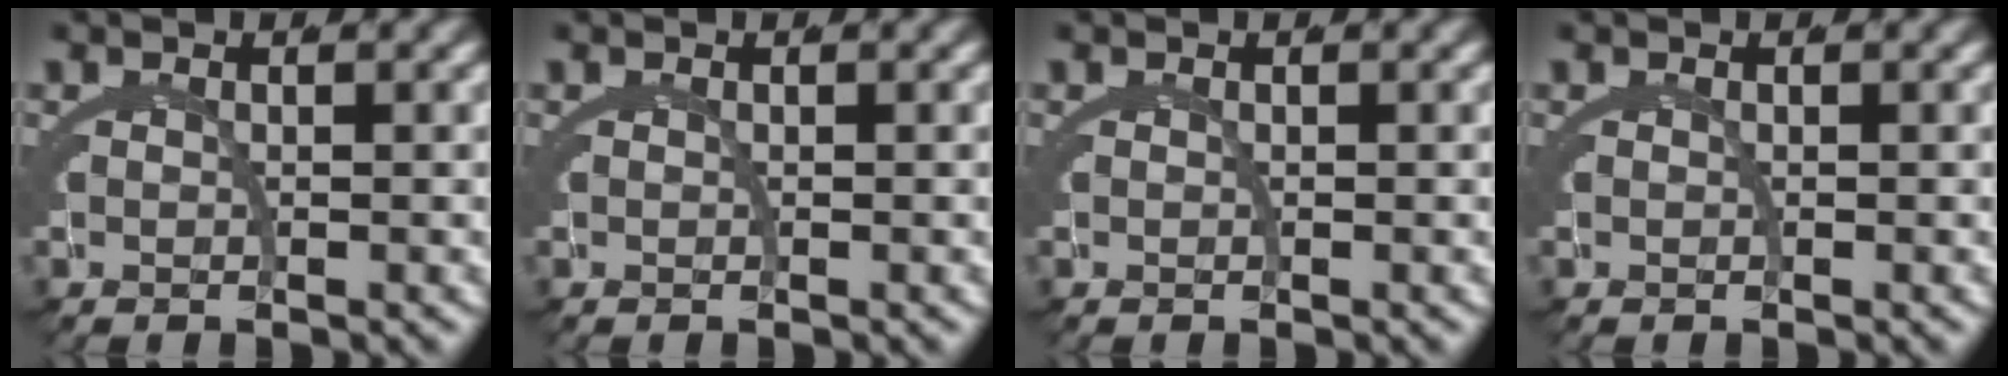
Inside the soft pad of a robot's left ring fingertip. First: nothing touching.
{"total": 0.0}
{"total": 0.0}
{"total": 0.0}